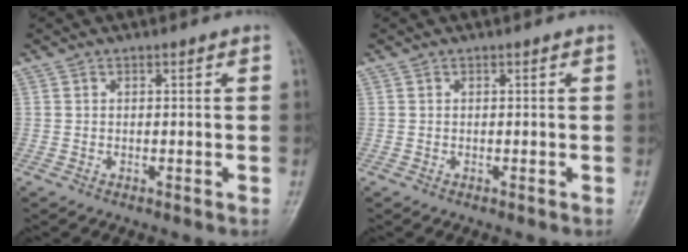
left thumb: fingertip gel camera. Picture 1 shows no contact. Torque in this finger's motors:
{"motor_torque": [-0.01, 0.01, -0.01, 0.01, 0.00]}